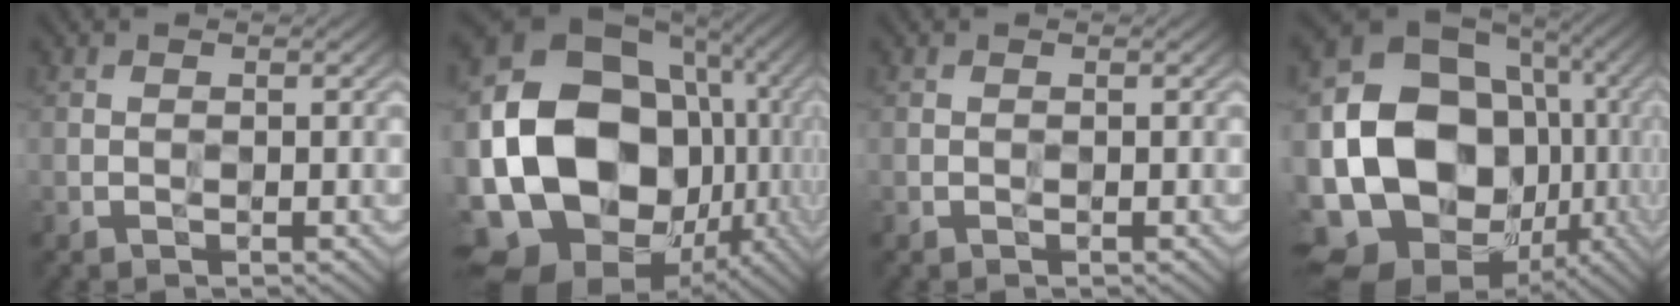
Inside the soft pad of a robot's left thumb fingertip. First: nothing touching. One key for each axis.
{"total": 22.4, "fx": -3.0, "fy": 17.8, "fz": 13.2, "tx": -0.293, "ty": -0.051, "tz": -0.034}
{"total": 0.0}
{"total": 20.9, "fx": -4.0, "fy": 17.2, "fz": 11.2, "tx": -0.240, "ty": -0.052, "tz": -0.065}